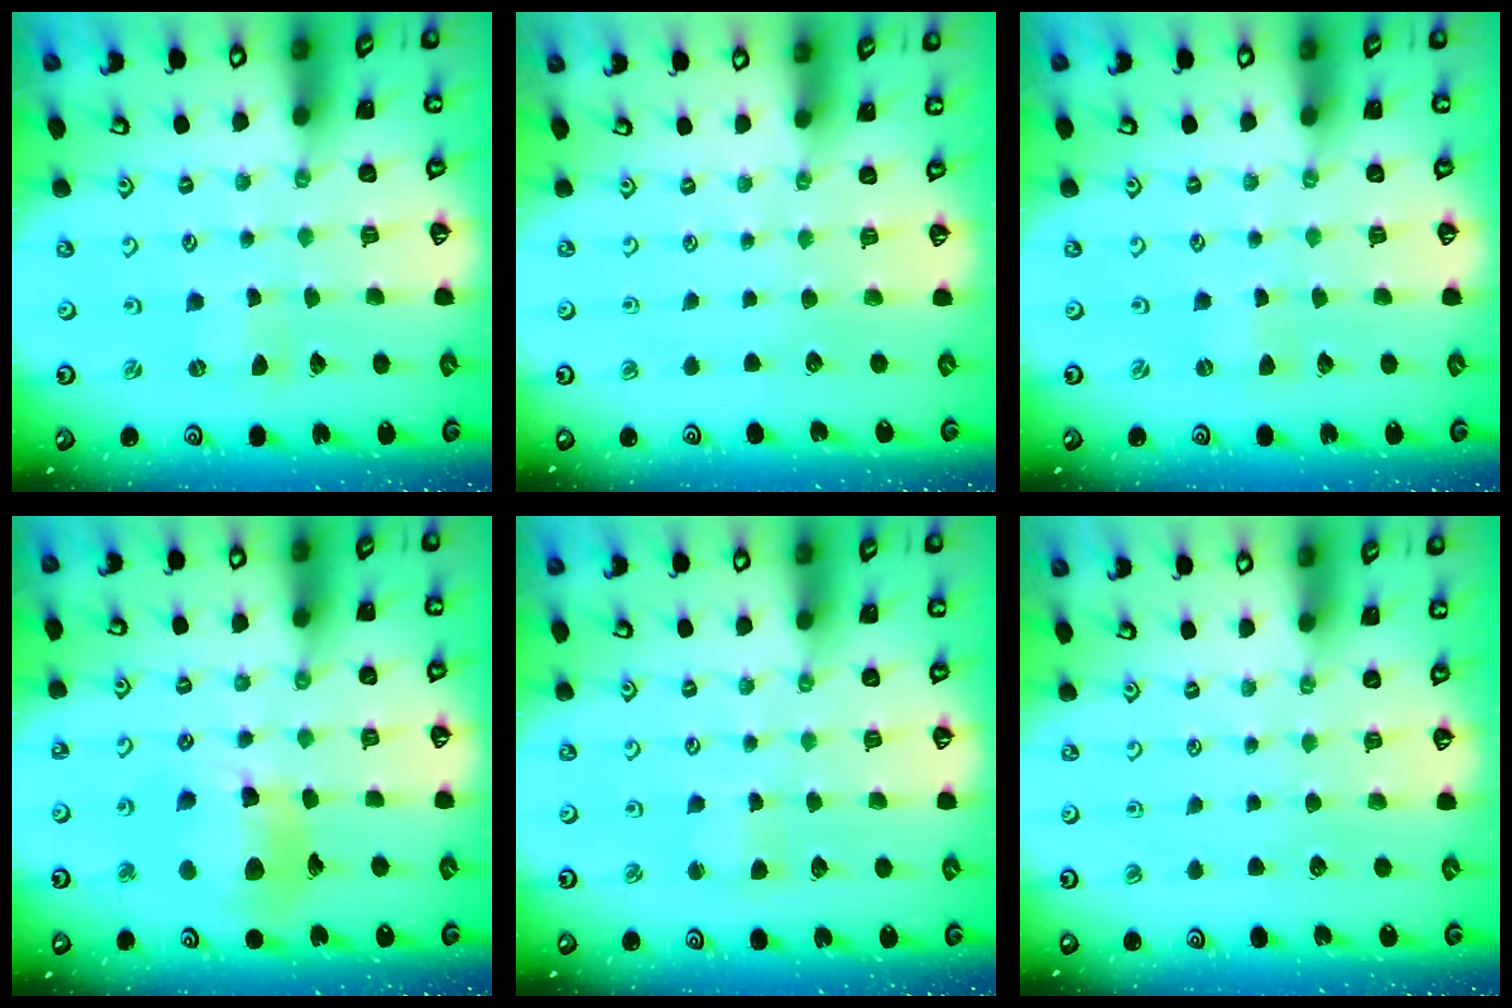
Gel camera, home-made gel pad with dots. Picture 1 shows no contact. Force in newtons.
{"total": 0.0}
{"total": 0.0}
{"total": 13.9, "press": 13.7, "slide": 2.0}
{"total": 2.7, "press": 2.7, "slide": 0.3}
{"total": 0.0}